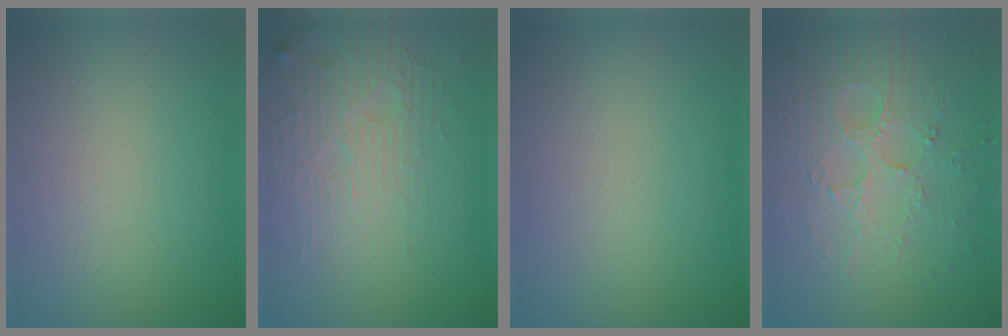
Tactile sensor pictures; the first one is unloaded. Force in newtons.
{"total": 3.9, "press": 3.5, "slide": 1.6}
{"total": 0.0}
{"total": 5.4, "press": 3.7, "slide": 4.0}